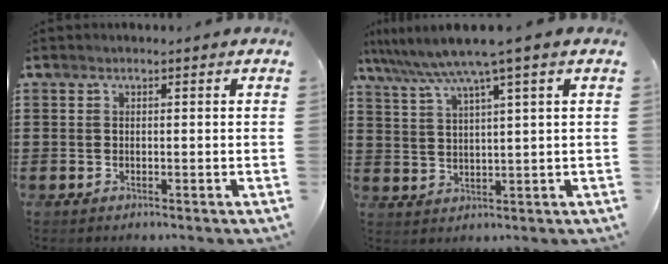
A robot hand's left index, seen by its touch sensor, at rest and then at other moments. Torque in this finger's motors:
{"motor_torque": [1.67, -0.47, 1.05, 0.21]}